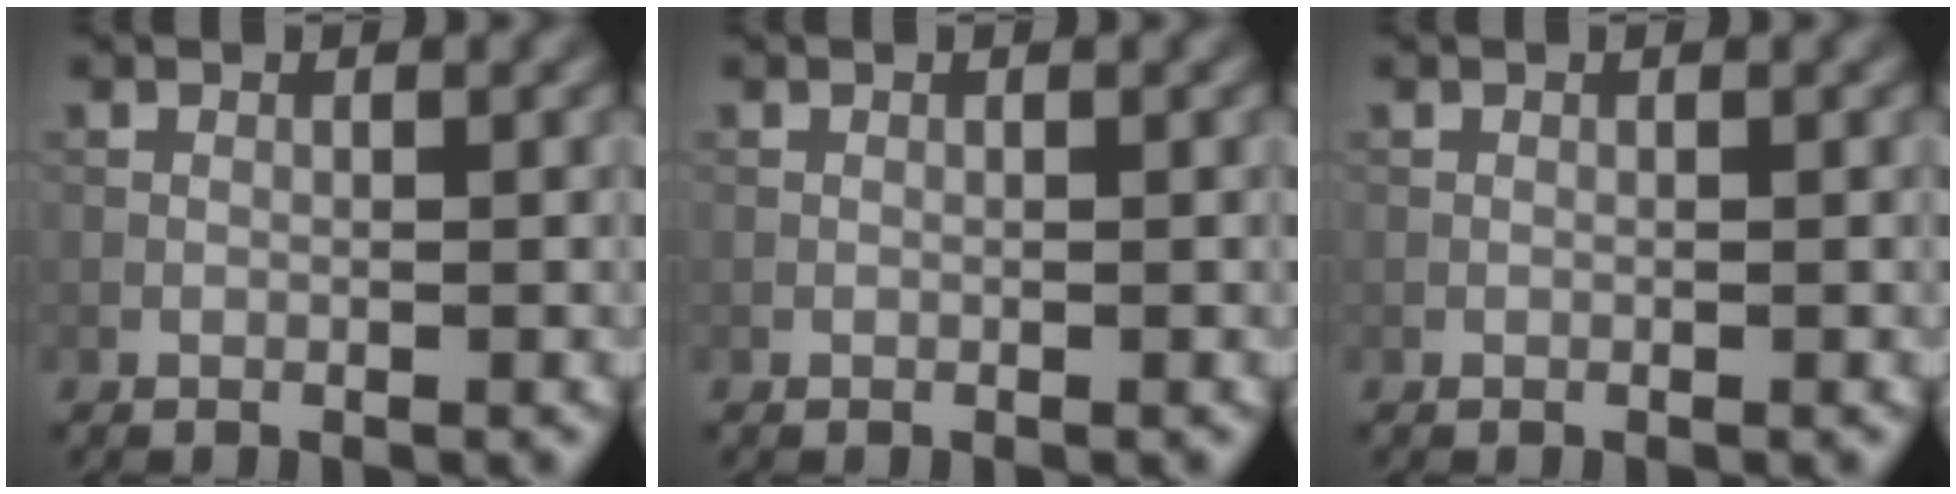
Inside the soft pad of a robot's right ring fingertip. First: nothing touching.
{"total": 0.0}
{"total": 0.0}